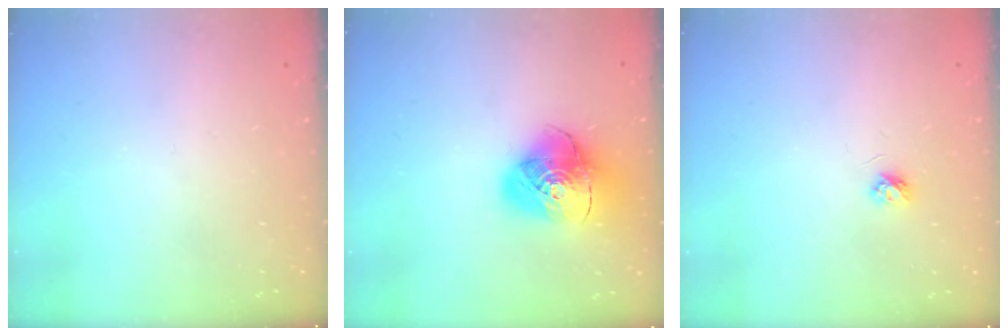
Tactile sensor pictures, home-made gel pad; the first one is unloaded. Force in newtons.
{"total": 15.3, "press": 15.2, "slide": 1.8}
{"total": 3.3, "press": 3.3, "slide": 0.3}